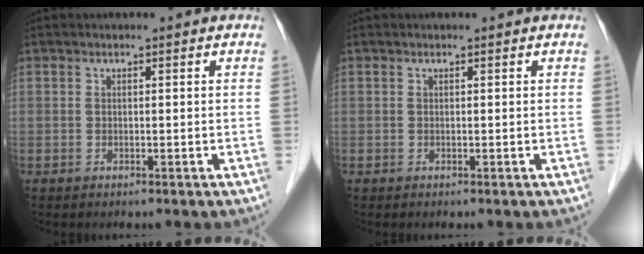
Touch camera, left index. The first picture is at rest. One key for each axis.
{"total": 0.0}